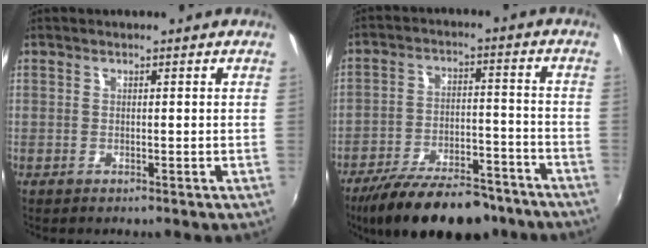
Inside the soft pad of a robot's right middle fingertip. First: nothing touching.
{"total": 20.5, "force": [-16.2, 6.9, 10.4], "torque": [-0.194, -0.021, -0.237]}